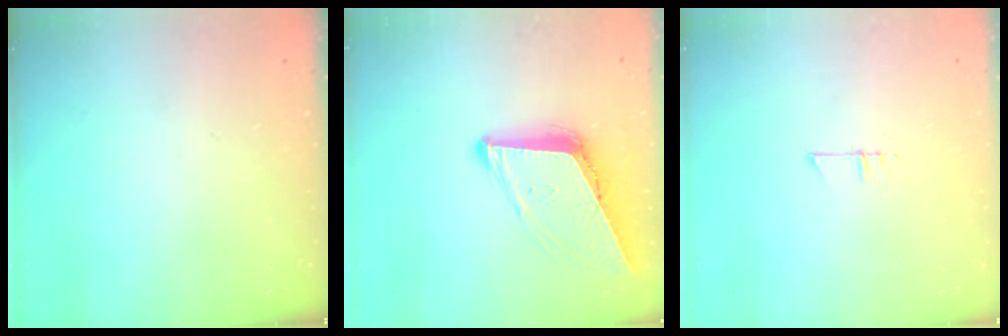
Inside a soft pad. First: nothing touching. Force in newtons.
{"total": 10.9, "press": 10.3, "slide": 3.6}
{"total": 4.6, "press": 4.6, "slide": 0.4}